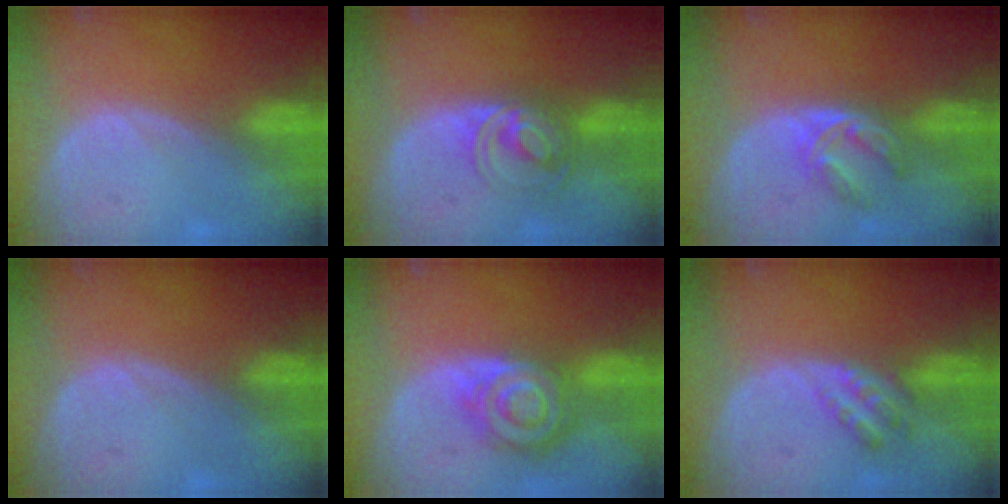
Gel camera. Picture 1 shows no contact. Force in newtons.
{"total": 6.9, "press": 5.9, "slide": 3.5}
{"total": 5.9, "press": 4.8, "slide": 3.4}
{"total": 0.0}
{"total": 8.5, "press": 7.3, "slide": 4.4}
{"total": 4.5, "press": 3.8, "slide": 2.5}